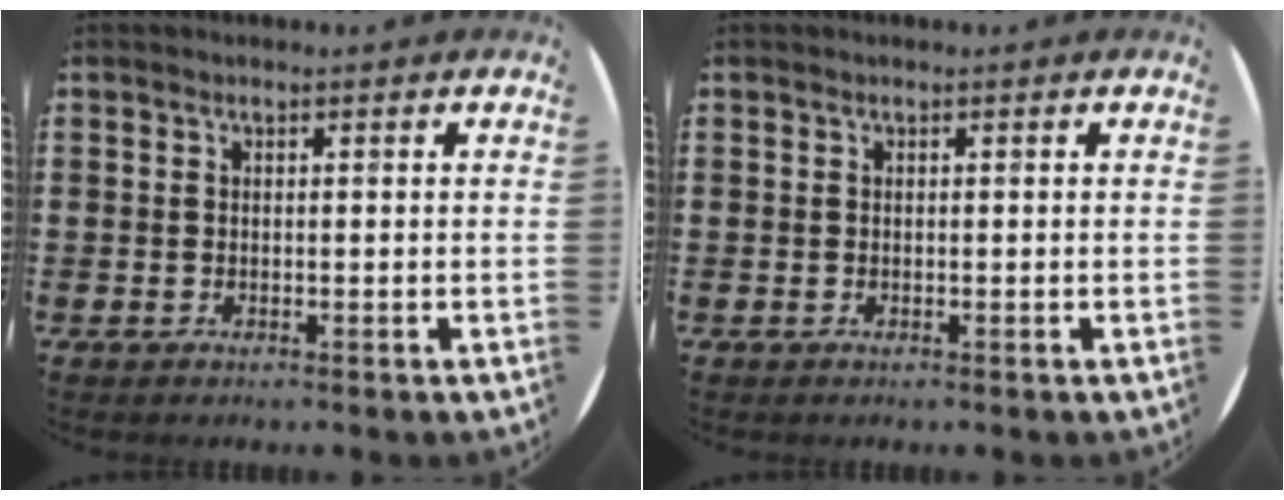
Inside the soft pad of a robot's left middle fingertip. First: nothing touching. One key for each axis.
{"total": 0.0}